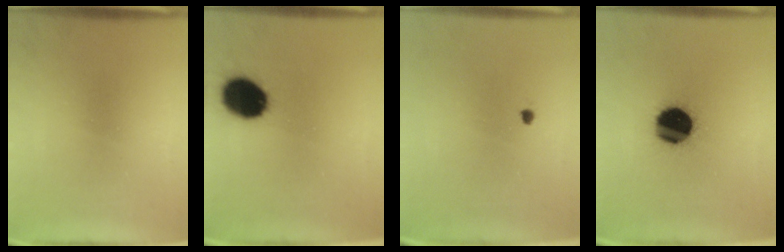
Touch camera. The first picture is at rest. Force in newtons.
{"total": 13.5}
{"total": 1.0}
{"total": 16.2}